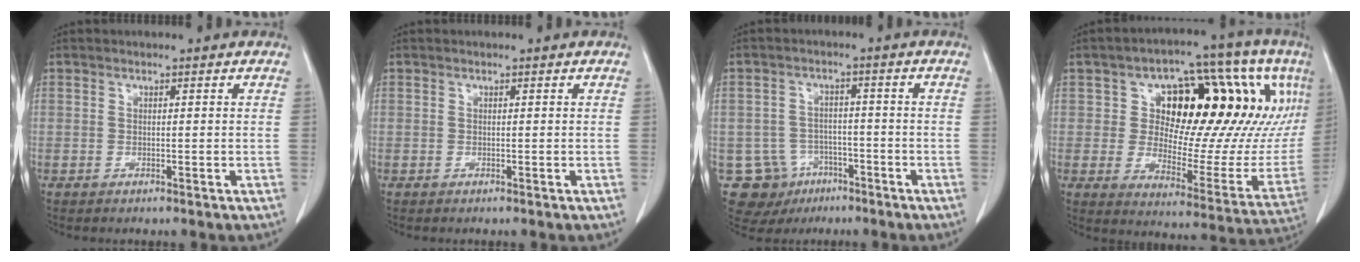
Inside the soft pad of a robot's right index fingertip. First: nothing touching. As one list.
[{"total": 0.0}, {"total": 8.6, "force": [-4.2, 7.4, 0.9], "torque": [-0.023, 0.015, -0.055]}, {"total": 26.6, "force": [8.6, 11.4, 22.4], "torque": [-0.269, 0.059, 0.138]}]